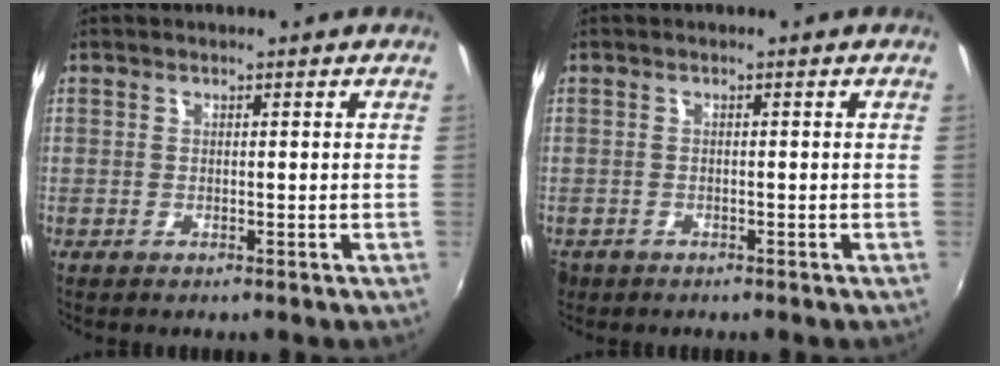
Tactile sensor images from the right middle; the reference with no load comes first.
{"total": 2.3, "force": [-1.3, 1.8, 0.7], "torque": [-0.020, -0.006, -0.021]}